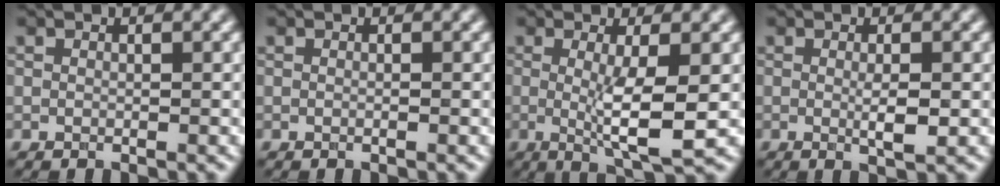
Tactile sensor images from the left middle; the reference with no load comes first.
{"total": 0.0}
{"total": 4.9, "force": [-0.2, 0.7, 4.8], "torque": [-0.084, -0.010, -0.001]}
{"total": 2.1, "force": [-0.1, 0.3, 2.1], "torque": [-0.038, -0.003, -0.002]}